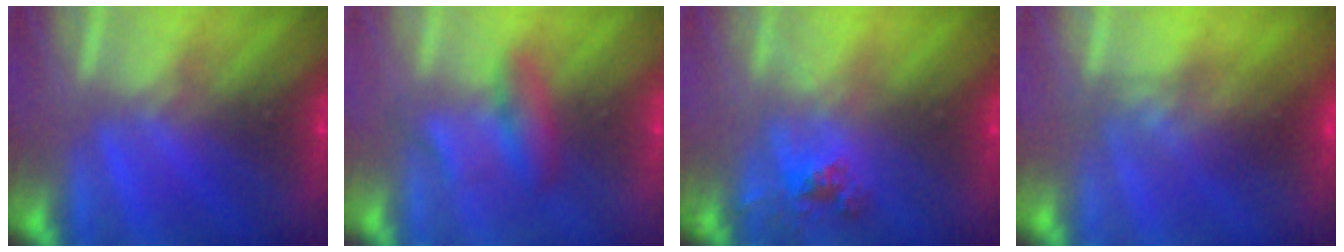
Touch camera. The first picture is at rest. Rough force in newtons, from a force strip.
{"total": 2.2}
{"total": 2.6}
{"total": 7.8}